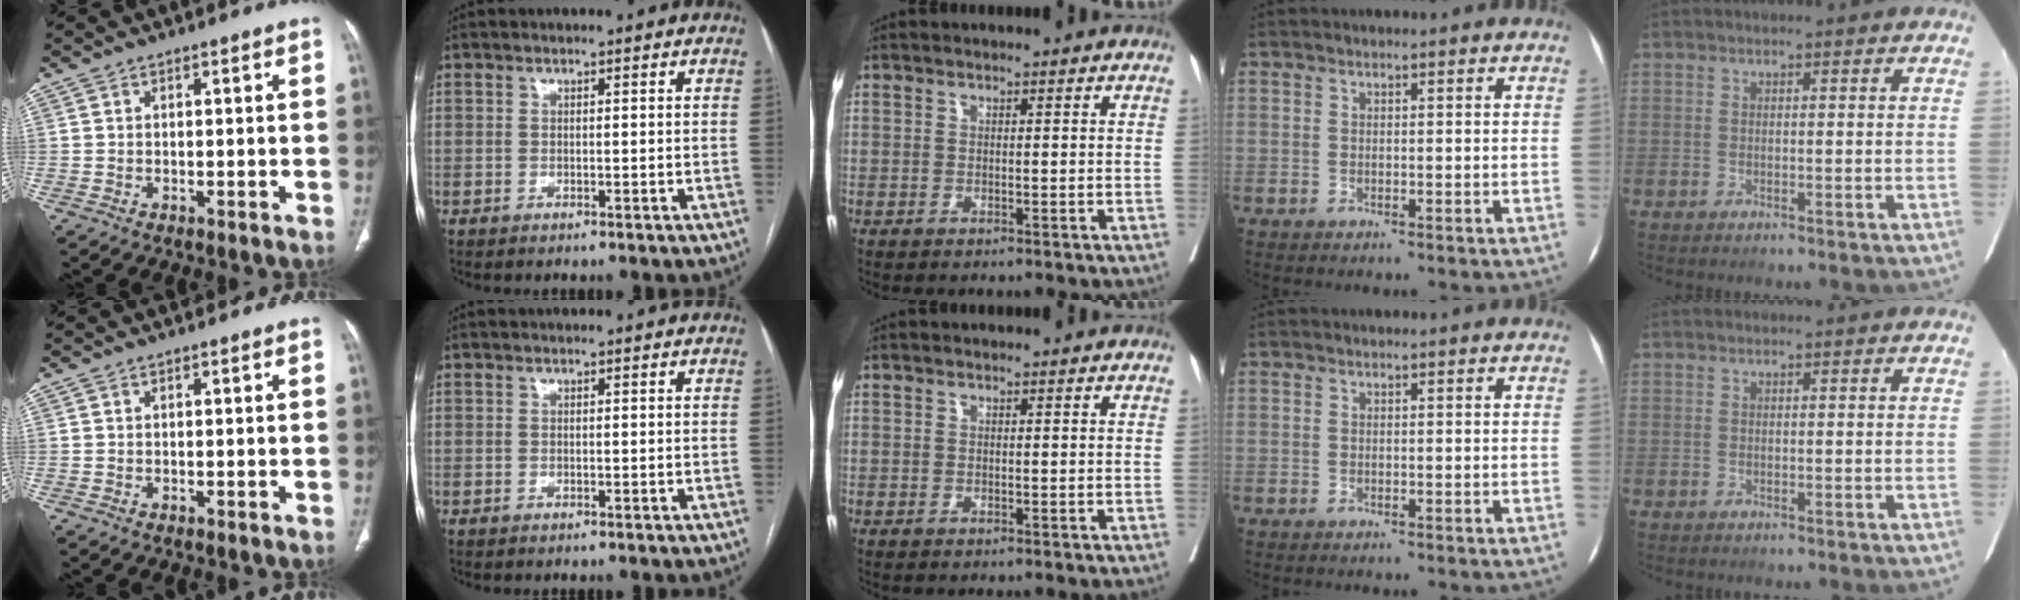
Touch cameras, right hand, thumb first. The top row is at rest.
{}